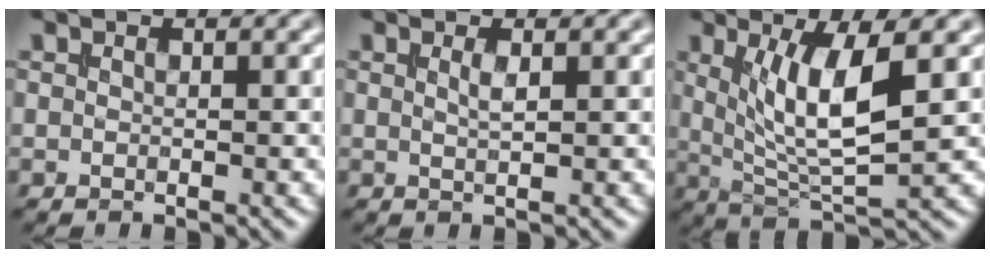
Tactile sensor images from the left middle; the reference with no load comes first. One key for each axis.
{"total": 1.1, "fx": 0.4, "fy": 0.2, "fz": 1.0, "tx": -0.015, "ty": 0.002, "tz": 0.006}
{"total": 6.8, "fx": 1.7, "fy": 1.8, "fz": 6.3, "tx": -0.114, "ty": -0.014, "tz": 0.037}